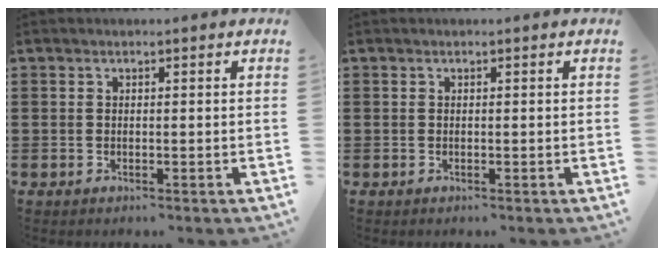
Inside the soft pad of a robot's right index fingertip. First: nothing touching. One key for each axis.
{"total": 0.0}